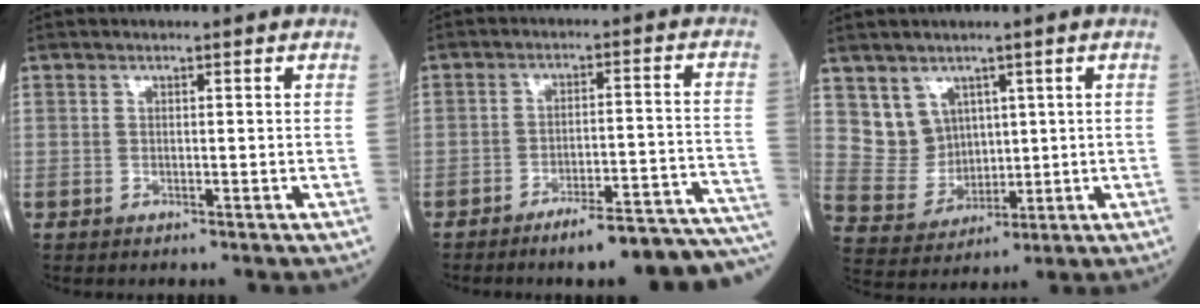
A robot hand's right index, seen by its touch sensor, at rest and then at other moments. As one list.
[{"total": 15.5, "force": [-13.5, 1.1, 7.5], "torque": [-0.047, 0.038, -0.180]}, {"total": 6.3, "force": [3.1, 5.4, 0.9], "torque": [-0.026, 0.013, 0.075]}]